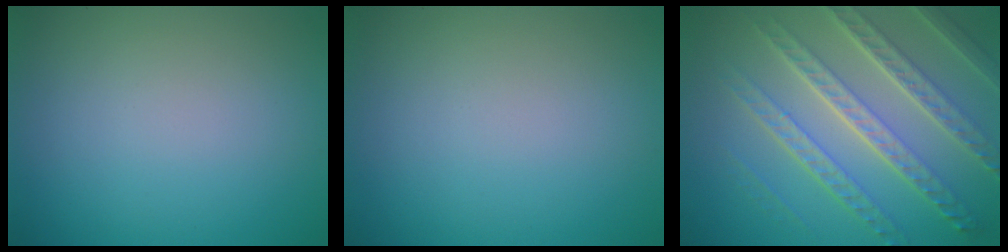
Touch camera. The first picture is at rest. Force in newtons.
{"total": 0.0}
{"total": 7.8, "press": 5.5, "slide": 5.5}